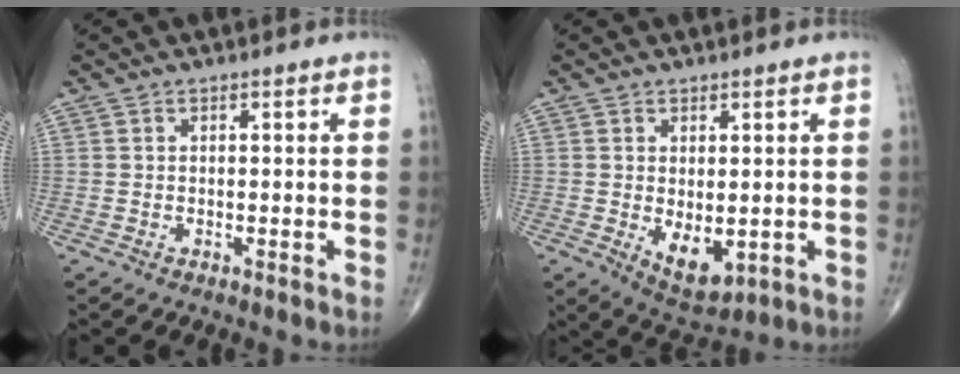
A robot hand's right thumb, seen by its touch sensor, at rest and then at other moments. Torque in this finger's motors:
{"motor_torque": [-0.21, 0.42, 0.42, 0.29, 0.18]}